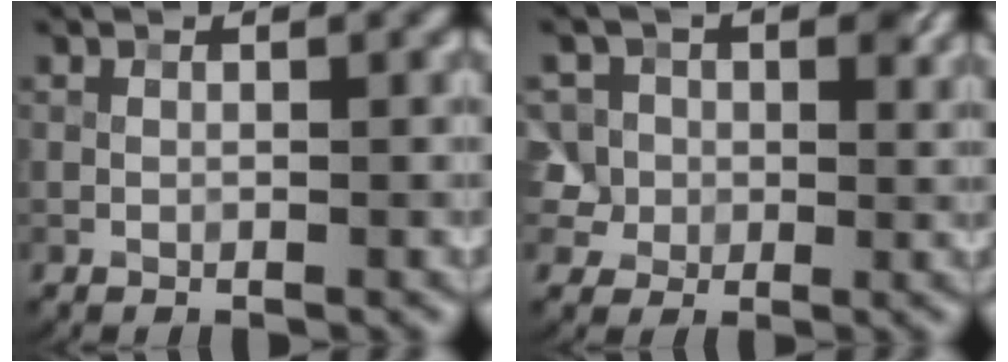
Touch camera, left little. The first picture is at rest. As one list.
[{"total": 7.3, "force": [2.3, 6.3, 2.9], "torque": [-0.050, 0.017, 0.023]}]